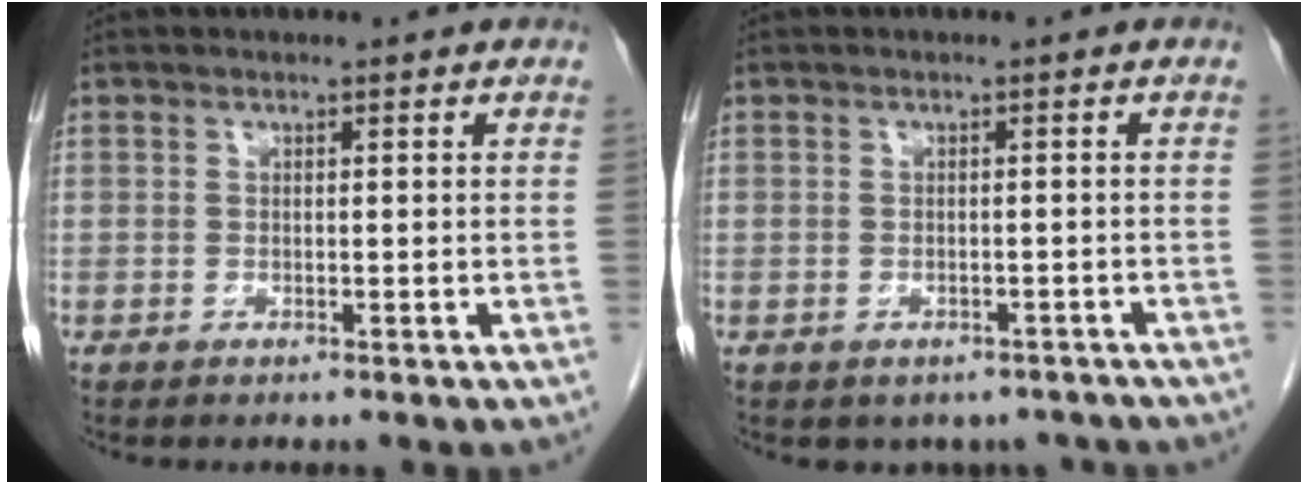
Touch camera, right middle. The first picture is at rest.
{"total": 5.1, "force": [-4.2, 2.9, 0.7], "torque": [0.006, 0.014, -0.047]}